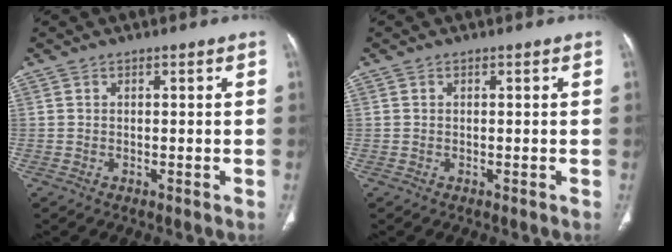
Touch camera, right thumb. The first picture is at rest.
{"total": 0.0}